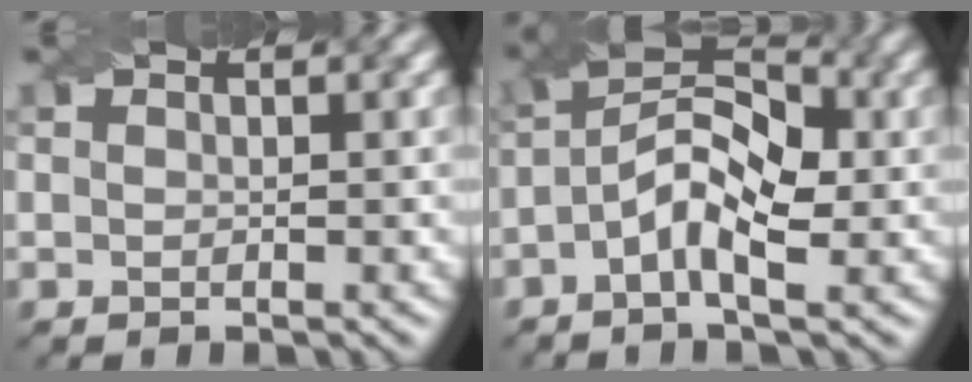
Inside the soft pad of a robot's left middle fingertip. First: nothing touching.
{"total": 6.0, "force": [-1.1, 2.7, 5.3], "torque": [-0.101, 0.016, -0.027]}